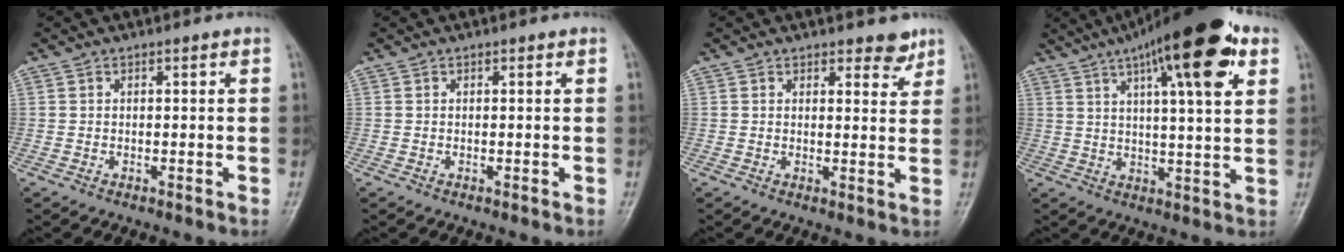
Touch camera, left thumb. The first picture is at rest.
{"total": 0.0}
{"total": 3.6, "force": [2.7, 1.8, 1.5], "torque": [0.007, -0.018, 0.036]}
{"total": 19.9, "force": [9.7, 5.3, 16.5], "torque": [-0.234, -0.007, 0.143]}